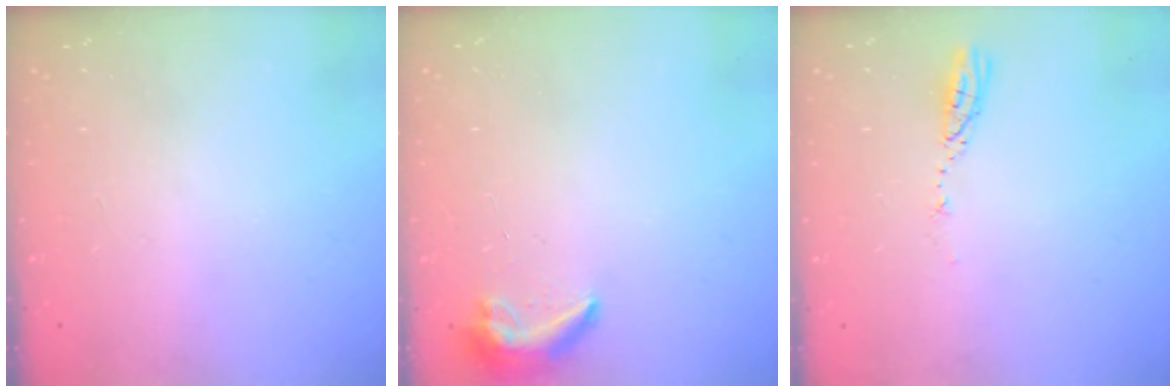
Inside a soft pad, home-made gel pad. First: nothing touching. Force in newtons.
{"total": 7.6, "press": 7.6, "slide": 0.7}
{"total": 3.3, "press": 3.3, "slide": 0.4}